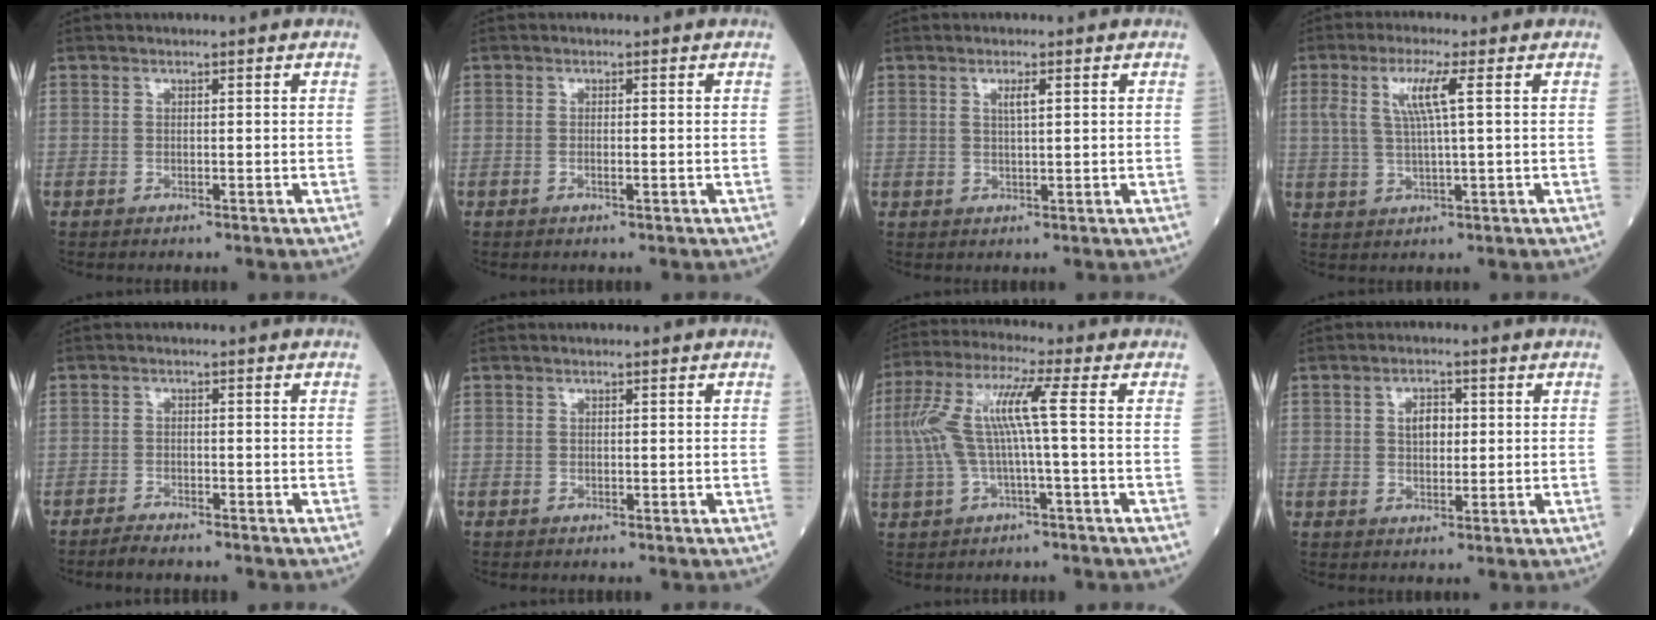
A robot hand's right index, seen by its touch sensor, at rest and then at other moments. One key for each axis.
{"total": 0.8, "fx": -0.3, "fy": 0.0, "fz": 0.7, "tx": -0.012, "ty": 0.000, "tz": -0.004}
{"total": 1.9, "fx": 0.8, "fy": 0.1, "fz": 1.7, "tx": -0.034, "ty": -0.001, "tz": 0.014}
{"total": 5.8, "fx": 1.7, "fy": 0.1, "fz": 5.6, "tx": -0.118, "ty": 0.009, "tz": 0.039}
{"total": 2.4, "fx": -2.2, "fy": 0.3, "fz": 0.8, "tx": -0.018, "ty": -0.004, "tz": -0.037}
{"total": 0.0}
{"total": 9.6, "fx": 0.3, "fy": 0.2, "fz": 9.6, "tx": -0.210, "ty": 0.032, "tz": 0.004}
{"total": 3.5, "fx": 0.7, "fy": 2.0, "fz": 2.7, "tx": -0.045, "ty": 0.004, "tz": 0.013}